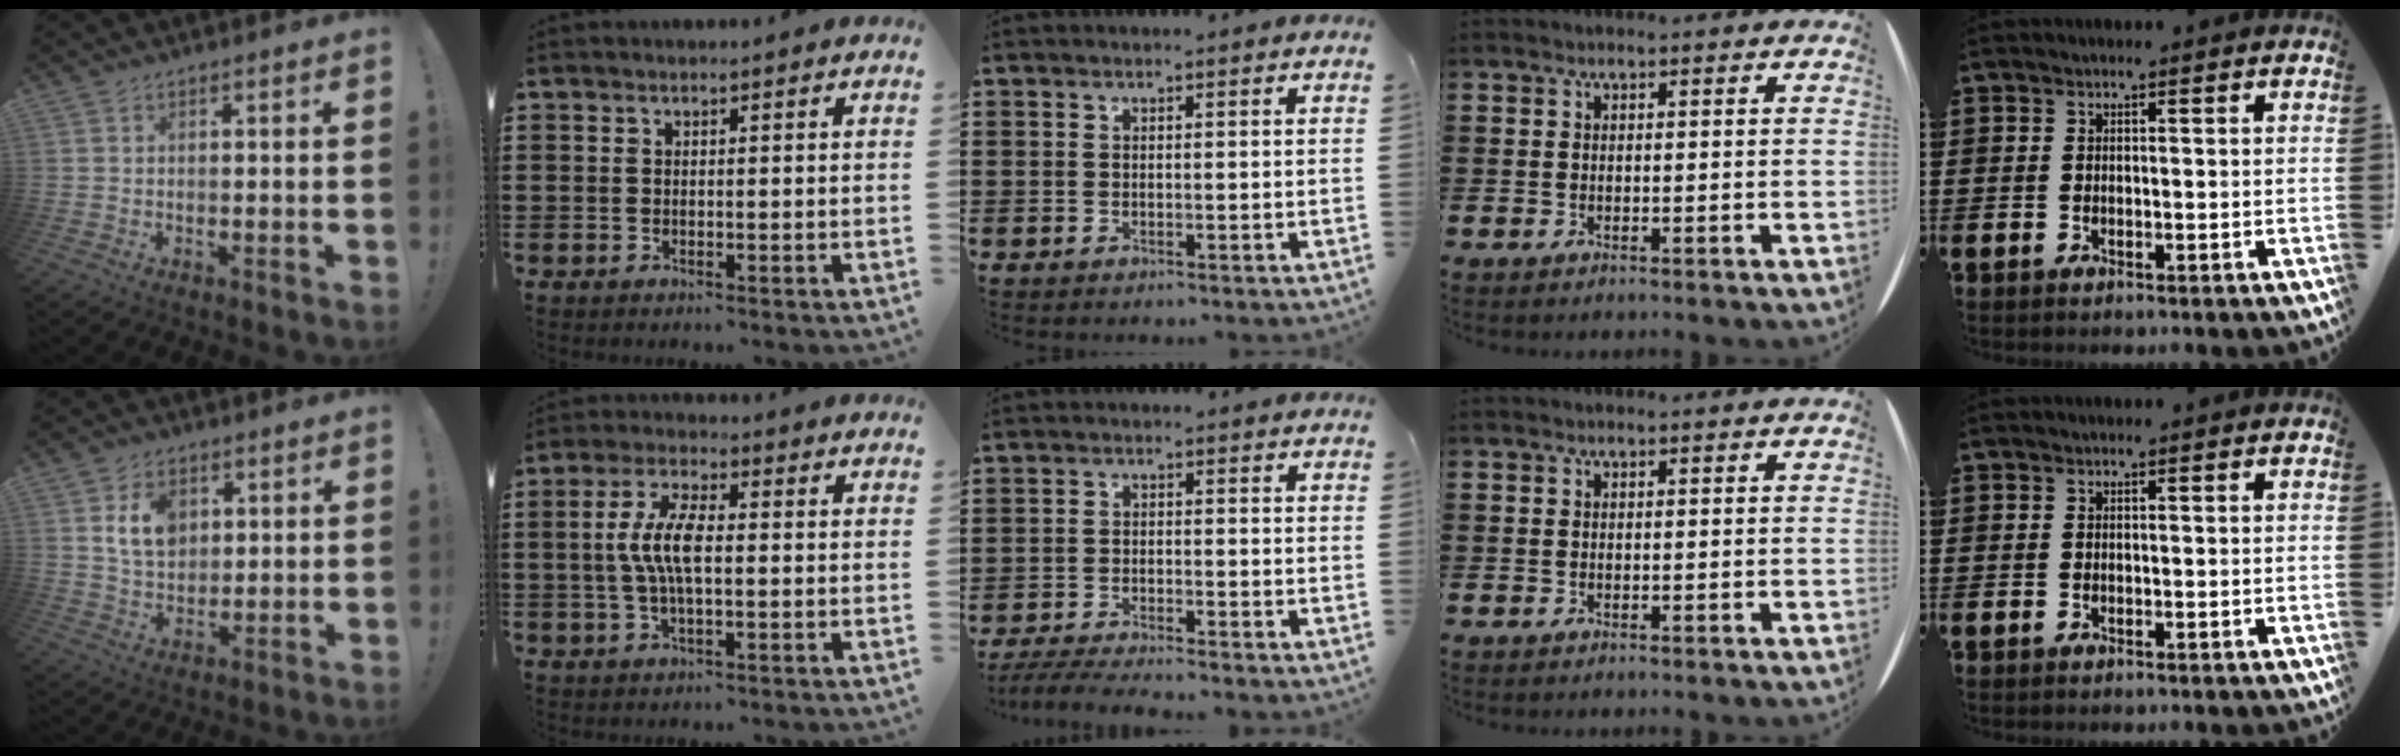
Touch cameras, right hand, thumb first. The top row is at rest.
{"thumb": {"total": 9.5, "force": [3.2, 7.0, 5.5], "torque": [-0.084, 0.000, 0.063]}, "index": {"total": 7.0, "force": [-0.2, 2.4, 6.6], "torque": [-0.140, 0.000, -0.011]}, "middle": {"total": 3.6, "force": [-3.4, -0.1, 1.1], "torque": [-0.032, -0.009, -0.073]}}